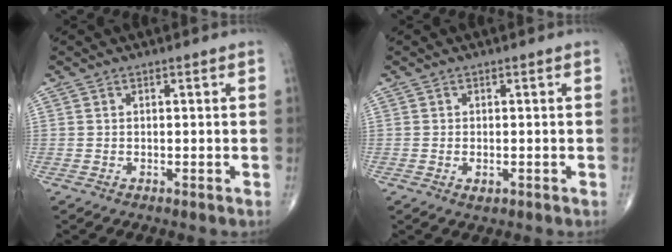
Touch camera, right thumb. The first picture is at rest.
{"total": 1.4, "force": [-0.4, 0.8, 1.1], "torque": [-0.015, -0.002, -0.002]}